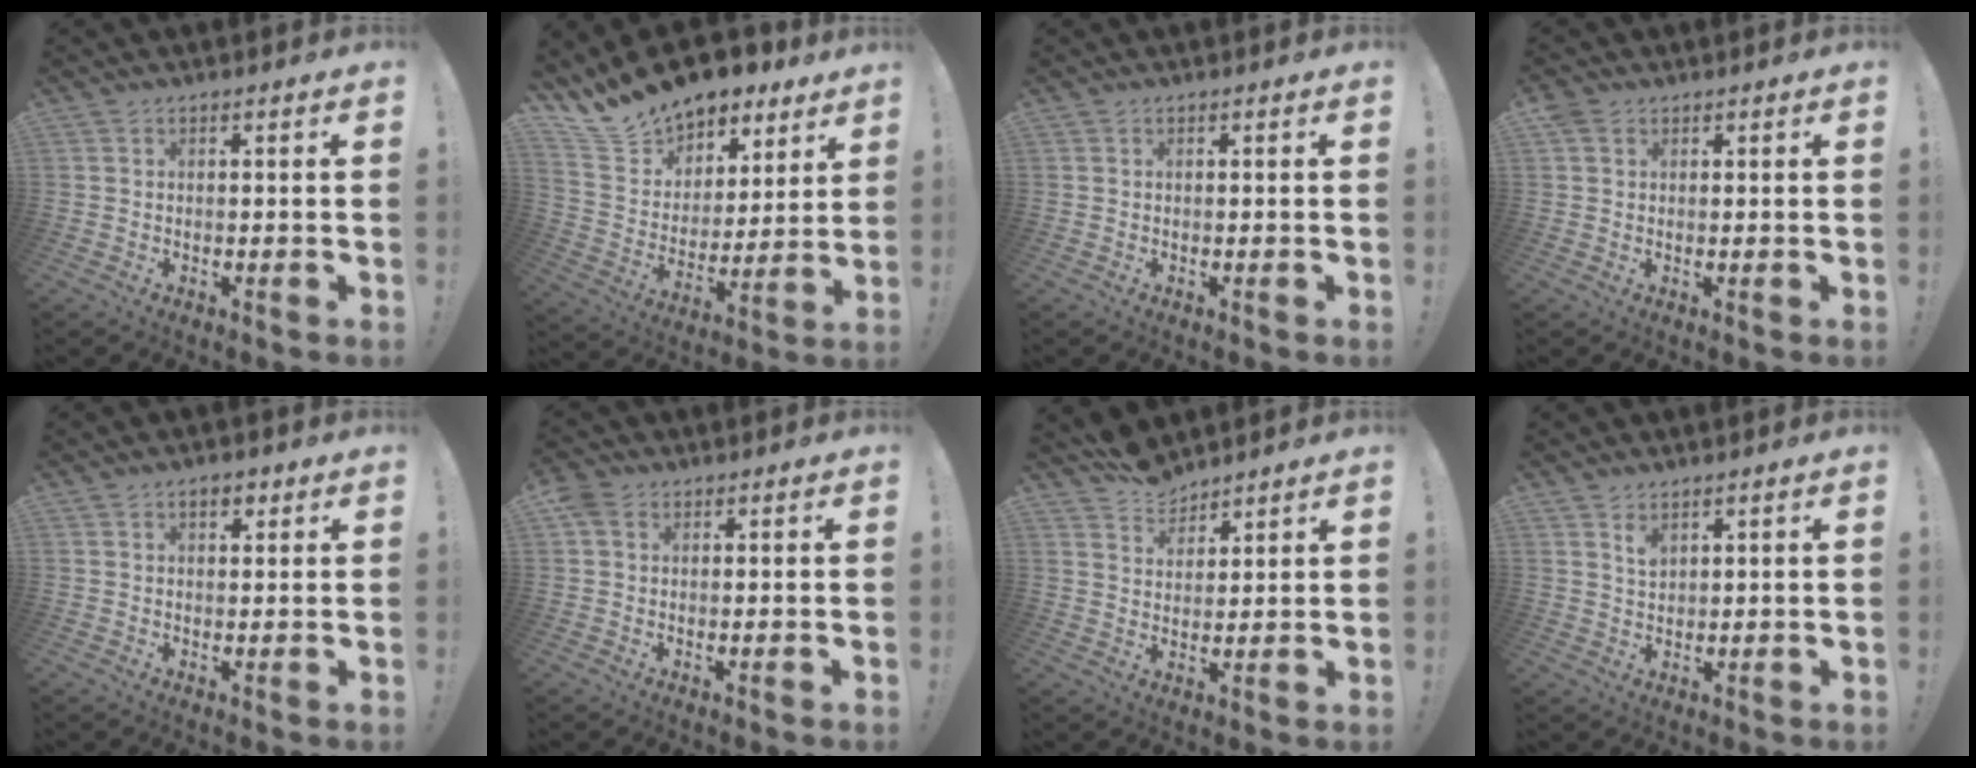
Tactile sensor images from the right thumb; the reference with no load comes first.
{"total": 16.2, "force": [14.1, 7.1, 3.5], "torque": [-0.081, -0.110, 0.264]}
{"total": 0.0}
{"total": 2.4, "force": [1.6, 1.6, 0.7], "torque": [-0.006, 0.001, 0.030]}
{"total": 3.2, "force": [1.6, 1.9, 2.1], "torque": [-0.029, 0.001, 0.026]}
{"total": 3.9, "force": [2.1, 2.8, 1.8], "torque": [-0.030, 0.003, 0.041]}
{"total": 7.4, "force": [6.6, 3.2, 1.1], "torque": [-0.012, -0.041, 0.122]}
{"total": 3.8, "force": [2.8, 2.2, 1.3], "torque": [-0.018, -0.019, 0.051]}